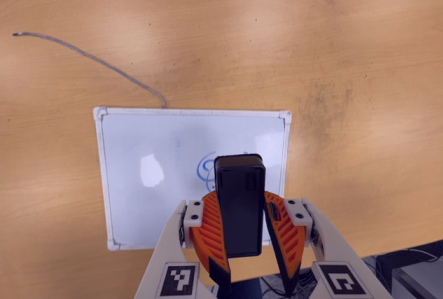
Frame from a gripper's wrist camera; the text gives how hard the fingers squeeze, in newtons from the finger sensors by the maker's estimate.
{"total": 8.9, "left": 9.2, "right": 8.5}